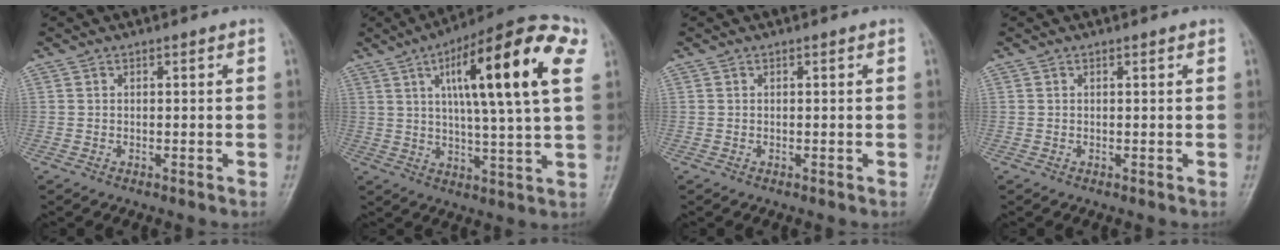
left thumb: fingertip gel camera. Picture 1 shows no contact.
{"total": 21.7, "force": [7.1, 4.5, 20.0], "torque": [-0.291, 0.003, 0.100]}
{"total": 0.0}
{"total": 0.0}